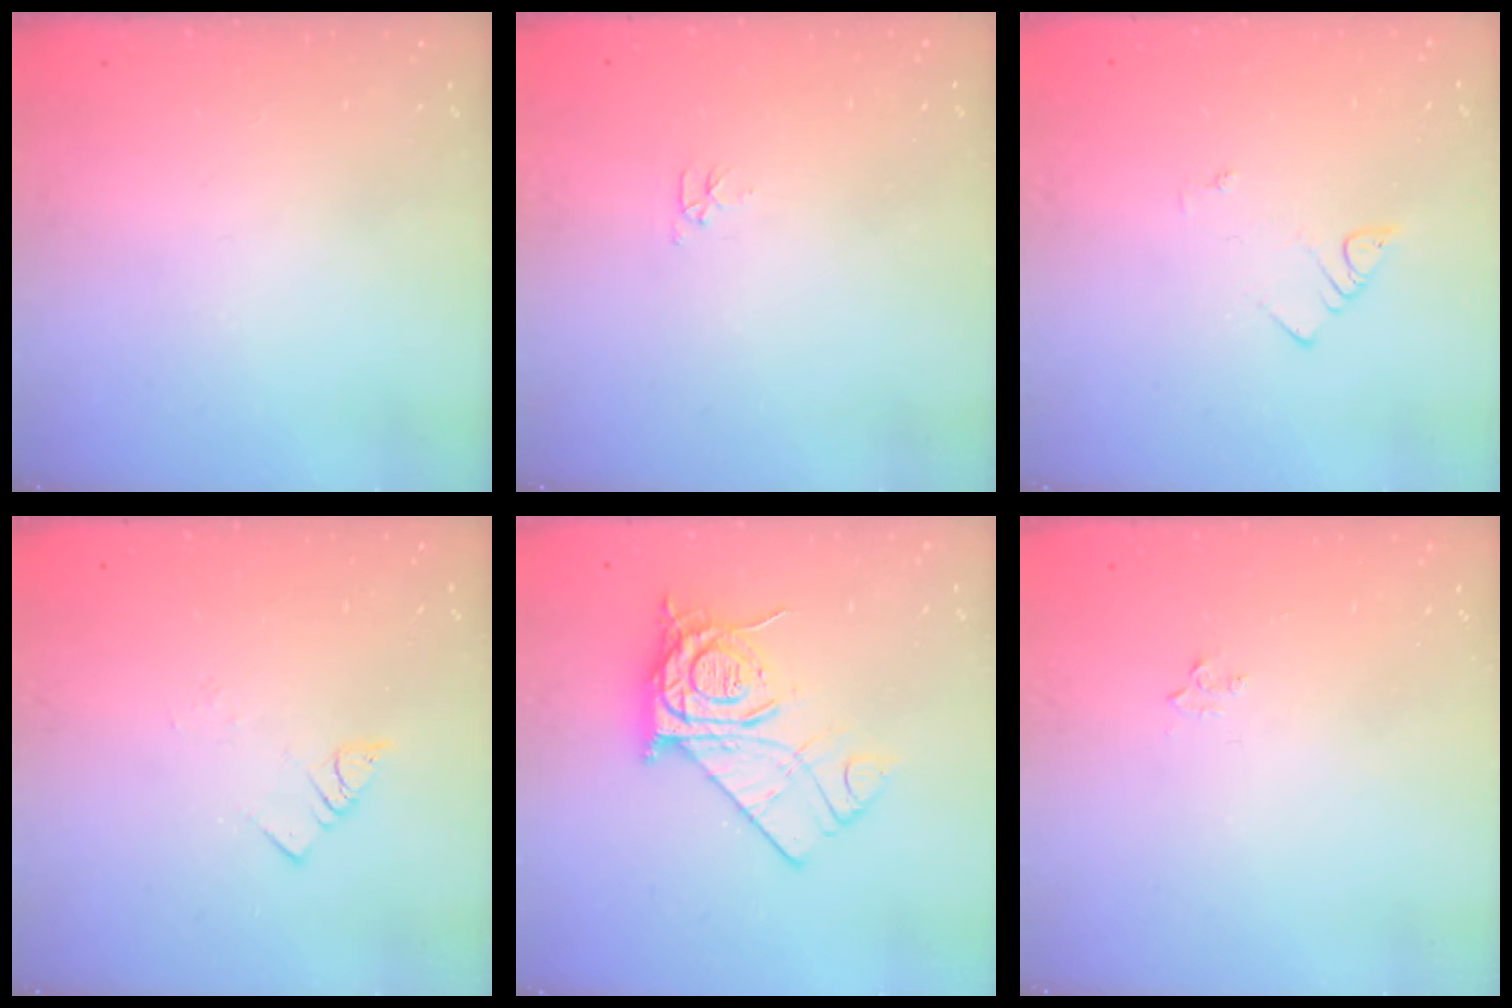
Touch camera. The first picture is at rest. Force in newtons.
{"total": 2.8, "press": 2.7, "slide": 0.4}
{"total": 2.1, "press": 2.1, "slide": 0.4}
{"total": 2.8, "press": 2.8, "slide": 0.3}
{"total": 14.2, "press": 14.1, "slide": 1.1}
{"total": 2.9, "press": 2.8, "slide": 0.4}